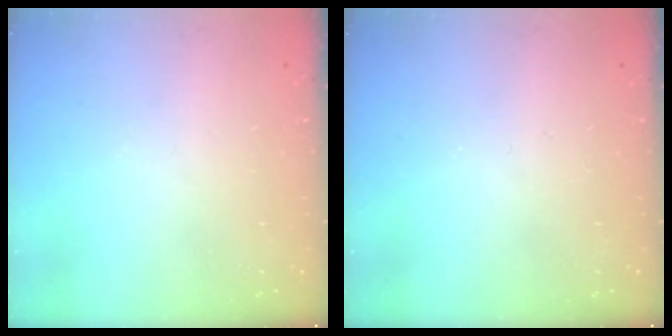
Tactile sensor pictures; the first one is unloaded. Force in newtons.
{"total": 0.0}